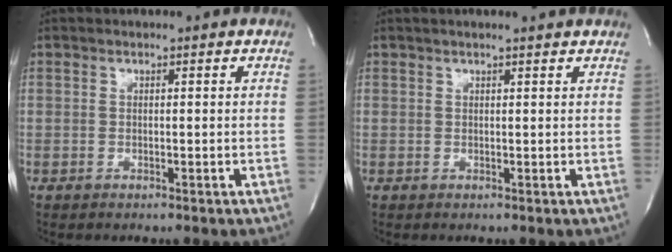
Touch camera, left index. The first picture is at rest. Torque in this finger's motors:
{"motor_torque": [0.51, -0.59, 0.05, 0.00]}